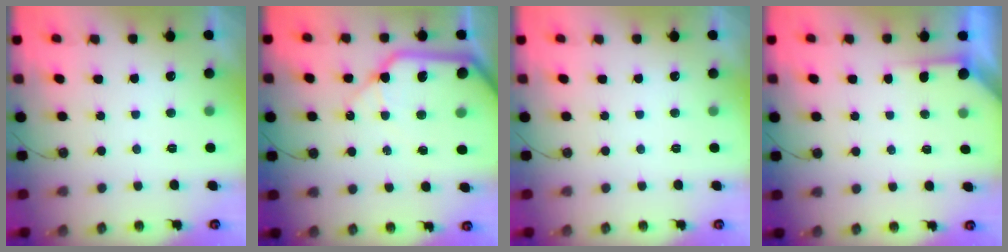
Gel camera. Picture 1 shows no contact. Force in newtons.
{"total": 17.3, "press": 17.1, "slide": 2.9}
{"total": 0.0}
{"total": 2.9, "press": 2.8, "slide": 0.4}